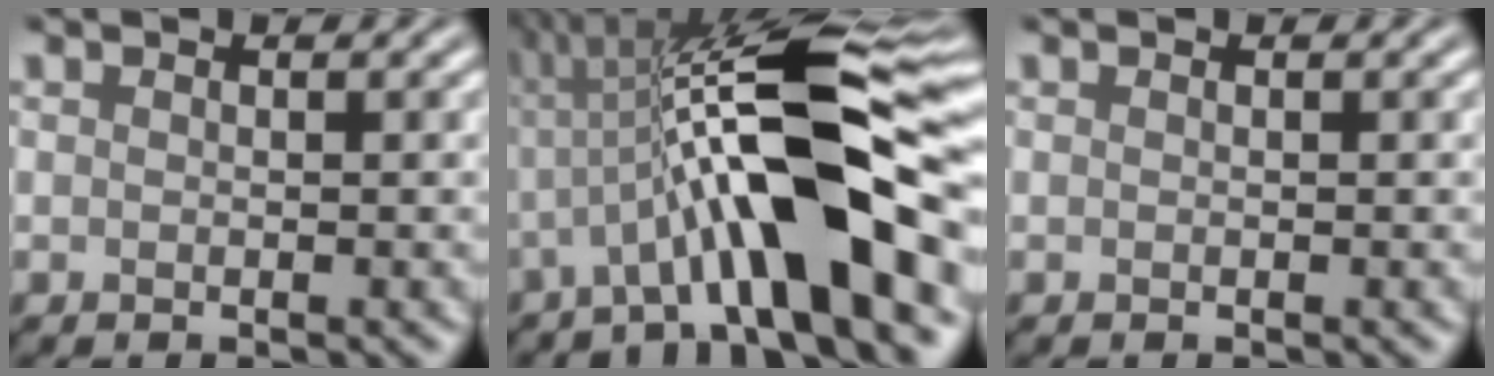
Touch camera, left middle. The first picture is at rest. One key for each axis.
{"total": 11.6, "fx": -2.7, "fy": 1.6, "fz": 11.2, "tx": -0.195, "ty": 0.015, "tz": -0.020}
{"total": 0.0}